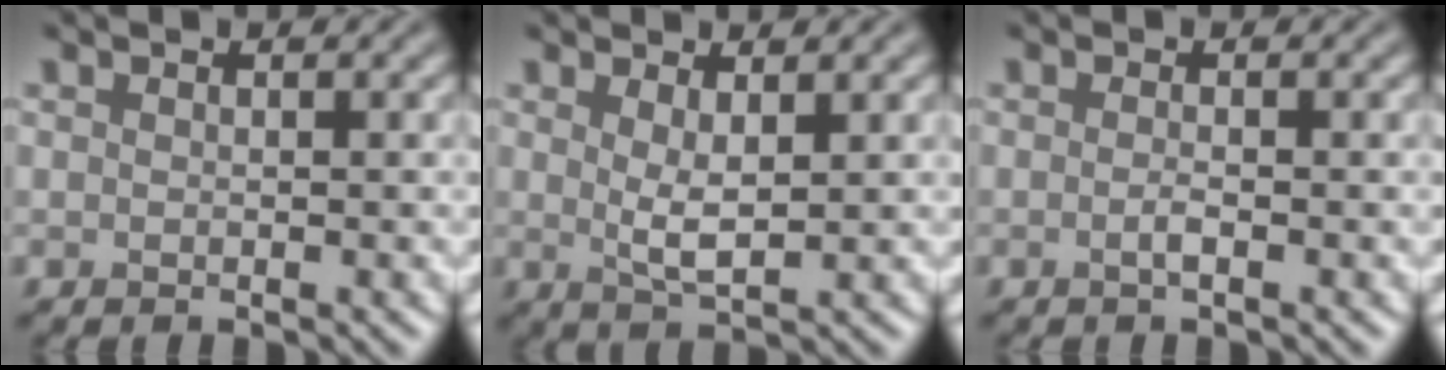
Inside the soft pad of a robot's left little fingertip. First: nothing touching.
{"total": 2.3, "force": [1.0, 0.6, 2.0], "torque": [-0.040, -0.008, 0.020]}
{"total": 0.9, "force": [-0.2, 0.2, 0.9], "torque": [-0.015, 0.001, -0.007]}